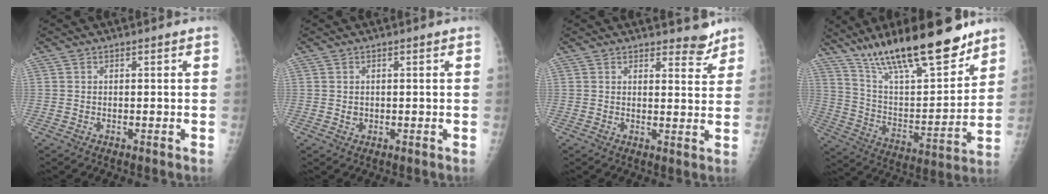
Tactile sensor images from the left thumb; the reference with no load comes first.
{"total": 1.0, "force": [0.2, 0.9, 0.5], "torque": [-0.005, -0.001, 0.007]}
{"total": 4.2, "force": [3.7, 1.6, 1.2], "torque": [0.004, -0.030, 0.046]}
{"total": 25.5, "force": [18.6, 6.9, 16.0], "torque": [-0.233, -0.077, 0.315]}